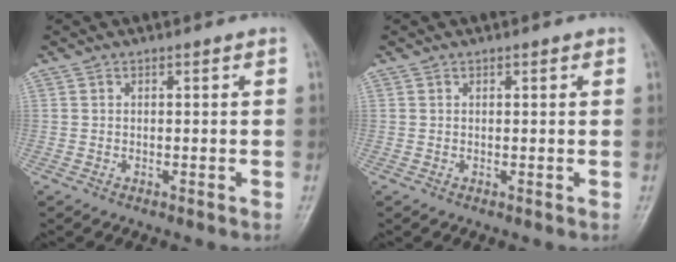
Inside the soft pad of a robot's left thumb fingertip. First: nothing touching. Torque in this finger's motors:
{"motor_torque": [-0.22, -0.12, 0.03, 0.00, -0.02]}